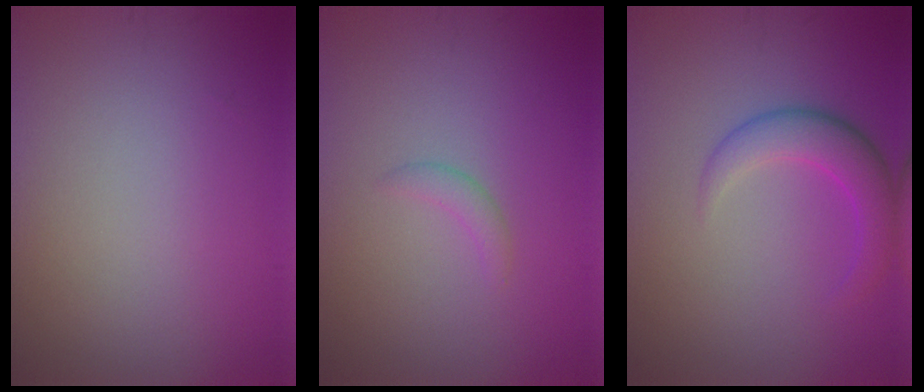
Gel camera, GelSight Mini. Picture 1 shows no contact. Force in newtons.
{"total": 1.1, "press": 1.1, "slide": 0.1}
{"total": 3.6, "press": 3.6, "slide": 0.2}